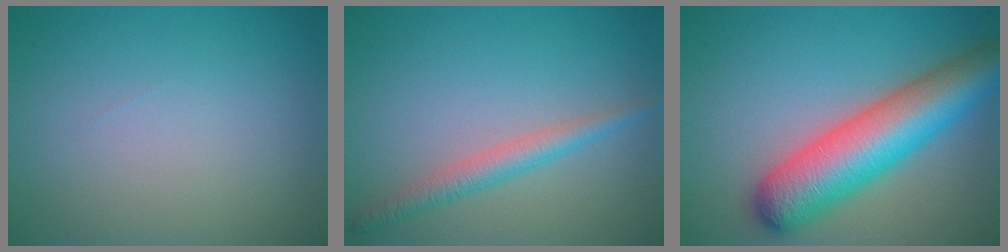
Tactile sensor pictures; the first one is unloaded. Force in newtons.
{"total": 2.5, "press": 2.5, "slide": 0.1}
{"total": 9.5, "press": 9.5, "slide": 0.4}